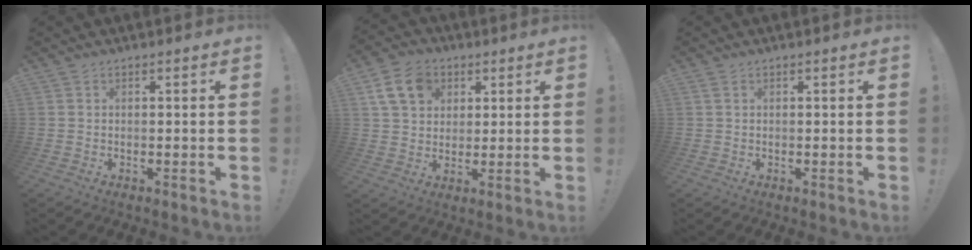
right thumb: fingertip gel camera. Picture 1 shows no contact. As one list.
[{"total": 12.5, "force": [5.2, 9.7, 5.9], "torque": [-0.099, -0.011, 0.107]}, {"total": 0.7, "force": [0.3, 0.2, 0.6], "torque": [-0.021, 0.004, 0.008]}]